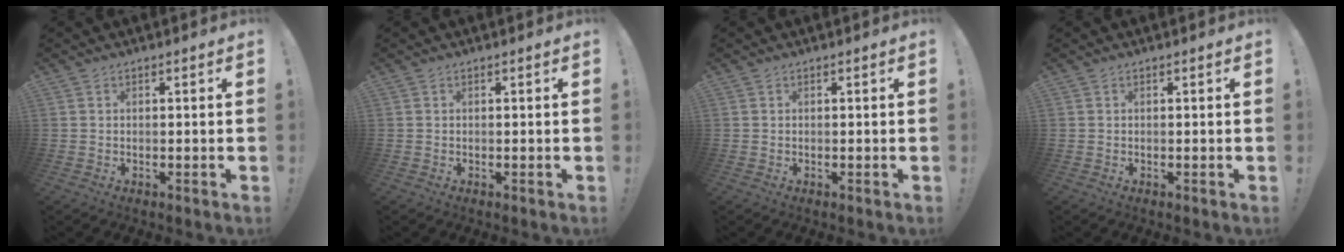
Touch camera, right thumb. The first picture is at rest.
{"total": 0.0}
{"total": 0.0}
{"total": 0.0}